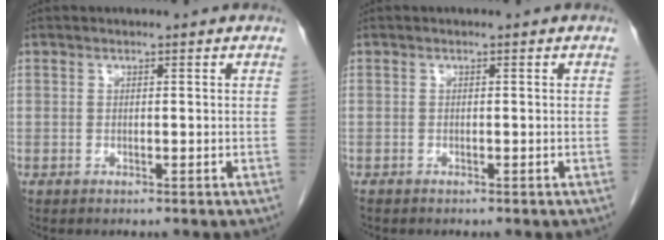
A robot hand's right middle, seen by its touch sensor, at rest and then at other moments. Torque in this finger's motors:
{"motor_torque": [0.74, -0.52, 0.04, 0.01]}